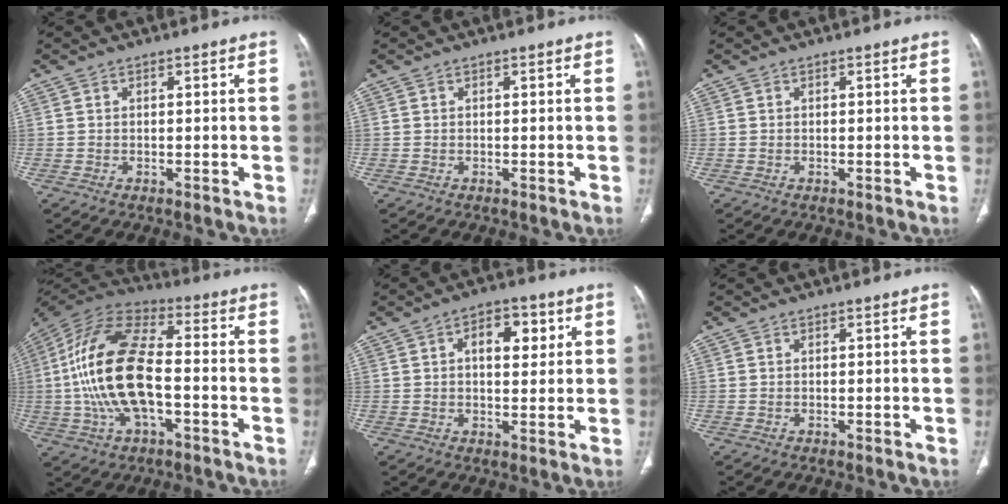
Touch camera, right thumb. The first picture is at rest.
{"total": 0.0}
{"total": 0.0}
{"total": 20.0, "force": [-2.3, 9.4, 17.4], "torque": [-0.356, 0.031, -0.045]}
{"total": 7.8, "force": [2.4, 4.3, 6.0], "torque": [-0.058, 0.000, 0.033]}
{"total": 0.0}